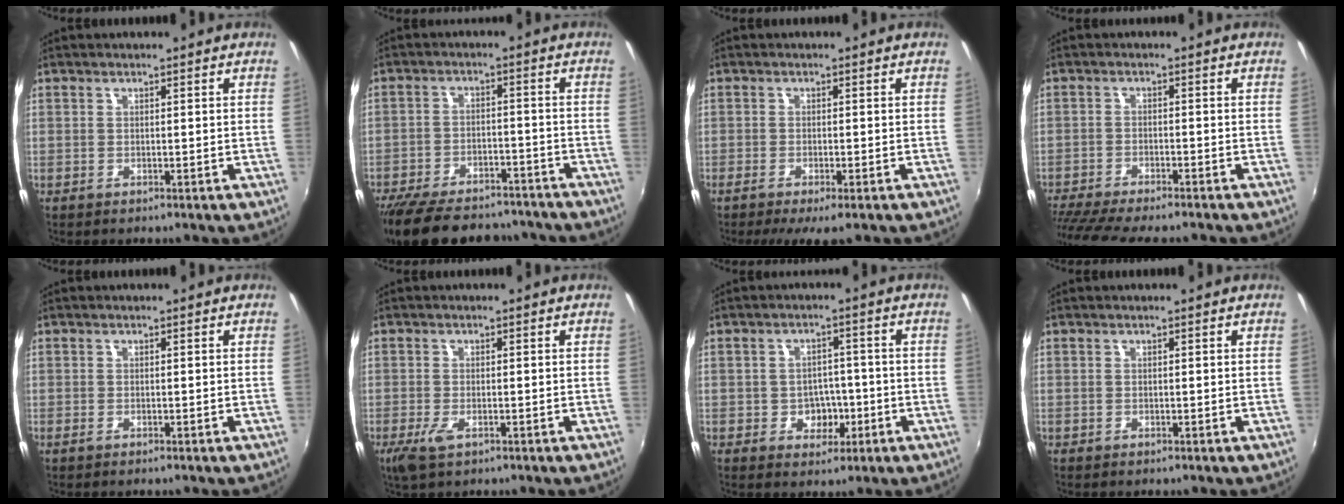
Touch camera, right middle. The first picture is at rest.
{"total": 20.1, "force": [-16.6, 7.4, 8.6], "torque": [-0.188, -0.010, -0.237]}
{"total": 6.0, "force": [-4.0, 1.1, 4.2], "torque": [-0.086, -0.031, -0.062]}
{"total": 12.4, "force": [-10.8, 1.7, 6.0], "torque": [-0.140, -0.033, -0.177]}
{"total": 0.6, "force": [-0.3, 0.0, 0.5], "torque": [-0.012, -0.002, -0.008]}
{"total": 3.7, "force": [-1.8, 1.5, 2.8], "torque": [-0.063, -0.013, -0.033]}
{"total": 4.6, "force": [-1.5, 3.9, 2.1], "torque": [-0.038, 0.010, -0.012]}
{"total": 0.0}